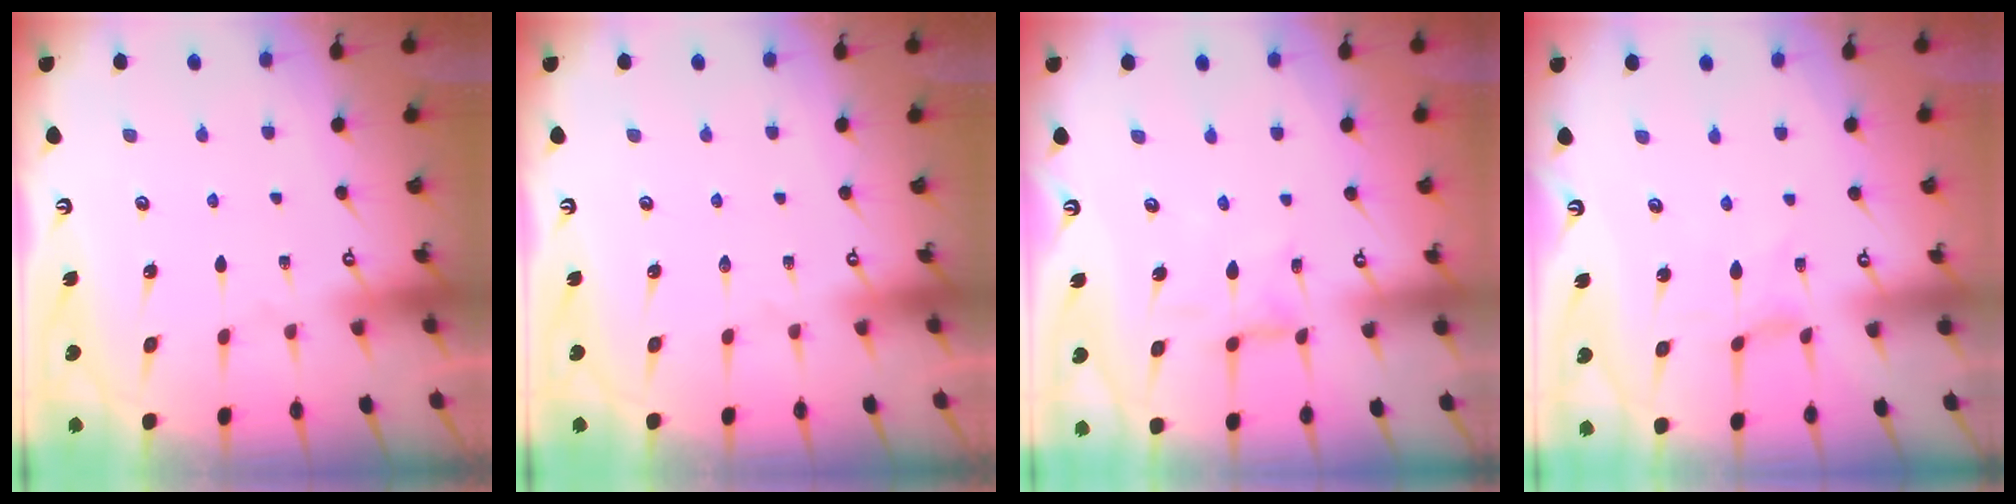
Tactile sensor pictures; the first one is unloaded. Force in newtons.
{"total": 0.0}
{"total": 1.9, "press": 1.9, "slide": 0.3}
{"total": 0.0}